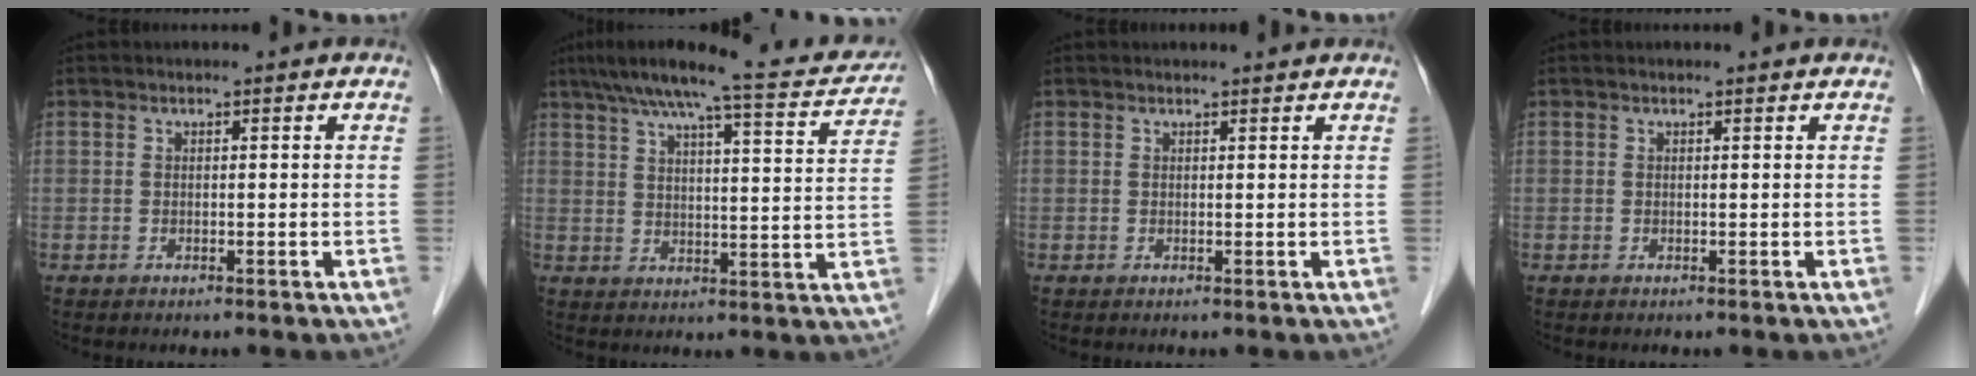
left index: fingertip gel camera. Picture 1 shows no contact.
{"total": 16.7, "force": [14.5, 1.9, 8.1], "torque": [-0.129, 0.011, 0.191]}
{"total": 1.4, "force": [1.4, -0.1, 0.1], "torque": [-0.009, 0.001, 0.018]}
{"total": 0.8, "force": [0.8, 0.1, 0.3], "torque": [-0.013, 0.008, 0.009]}